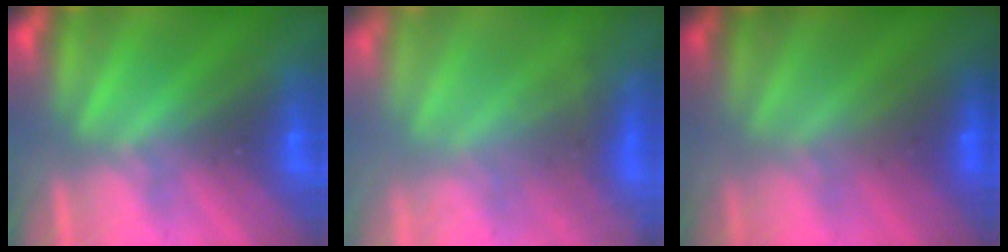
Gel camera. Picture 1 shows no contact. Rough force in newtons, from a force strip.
{"total": 5.6}
{"total": 2.4}